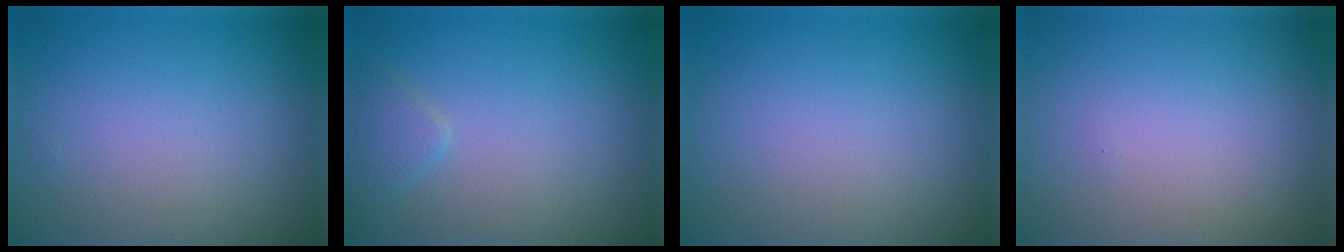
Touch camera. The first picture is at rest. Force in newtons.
{"total": 1.4, "press": 1.4, "slide": 0.1}
{"total": 0.0}
{"total": 0.0}